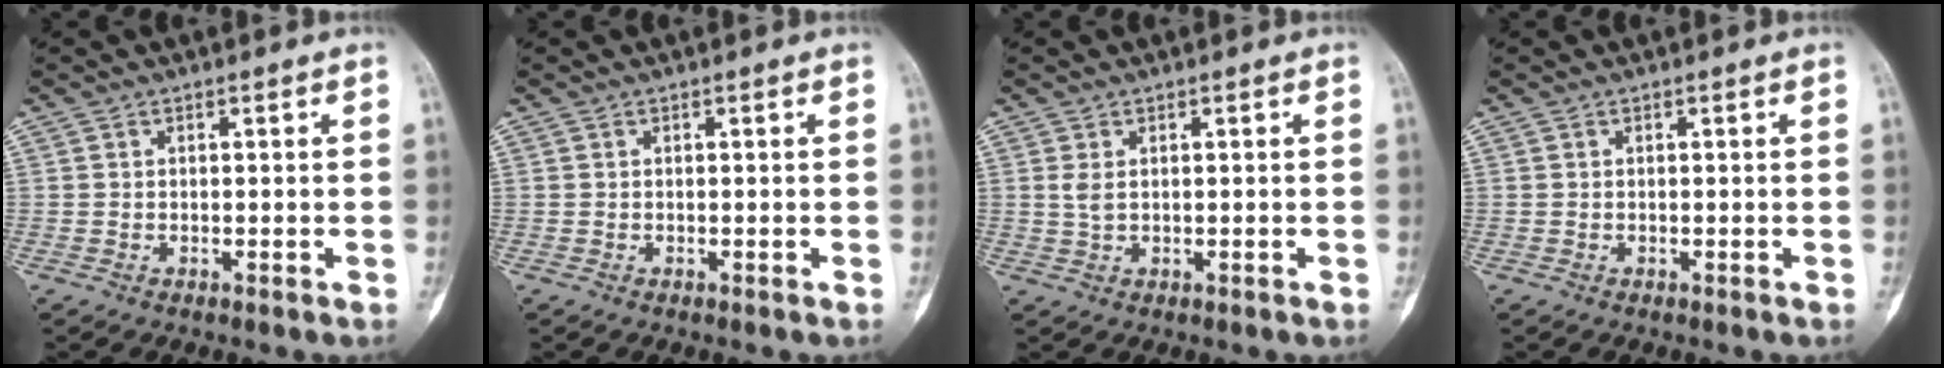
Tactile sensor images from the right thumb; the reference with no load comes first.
{"total": 0.0}
{"total": 1.7, "force": [0.4, 0.9, 1.4], "torque": [-0.029, 0.002, 0.015]}
{"total": 0.0}